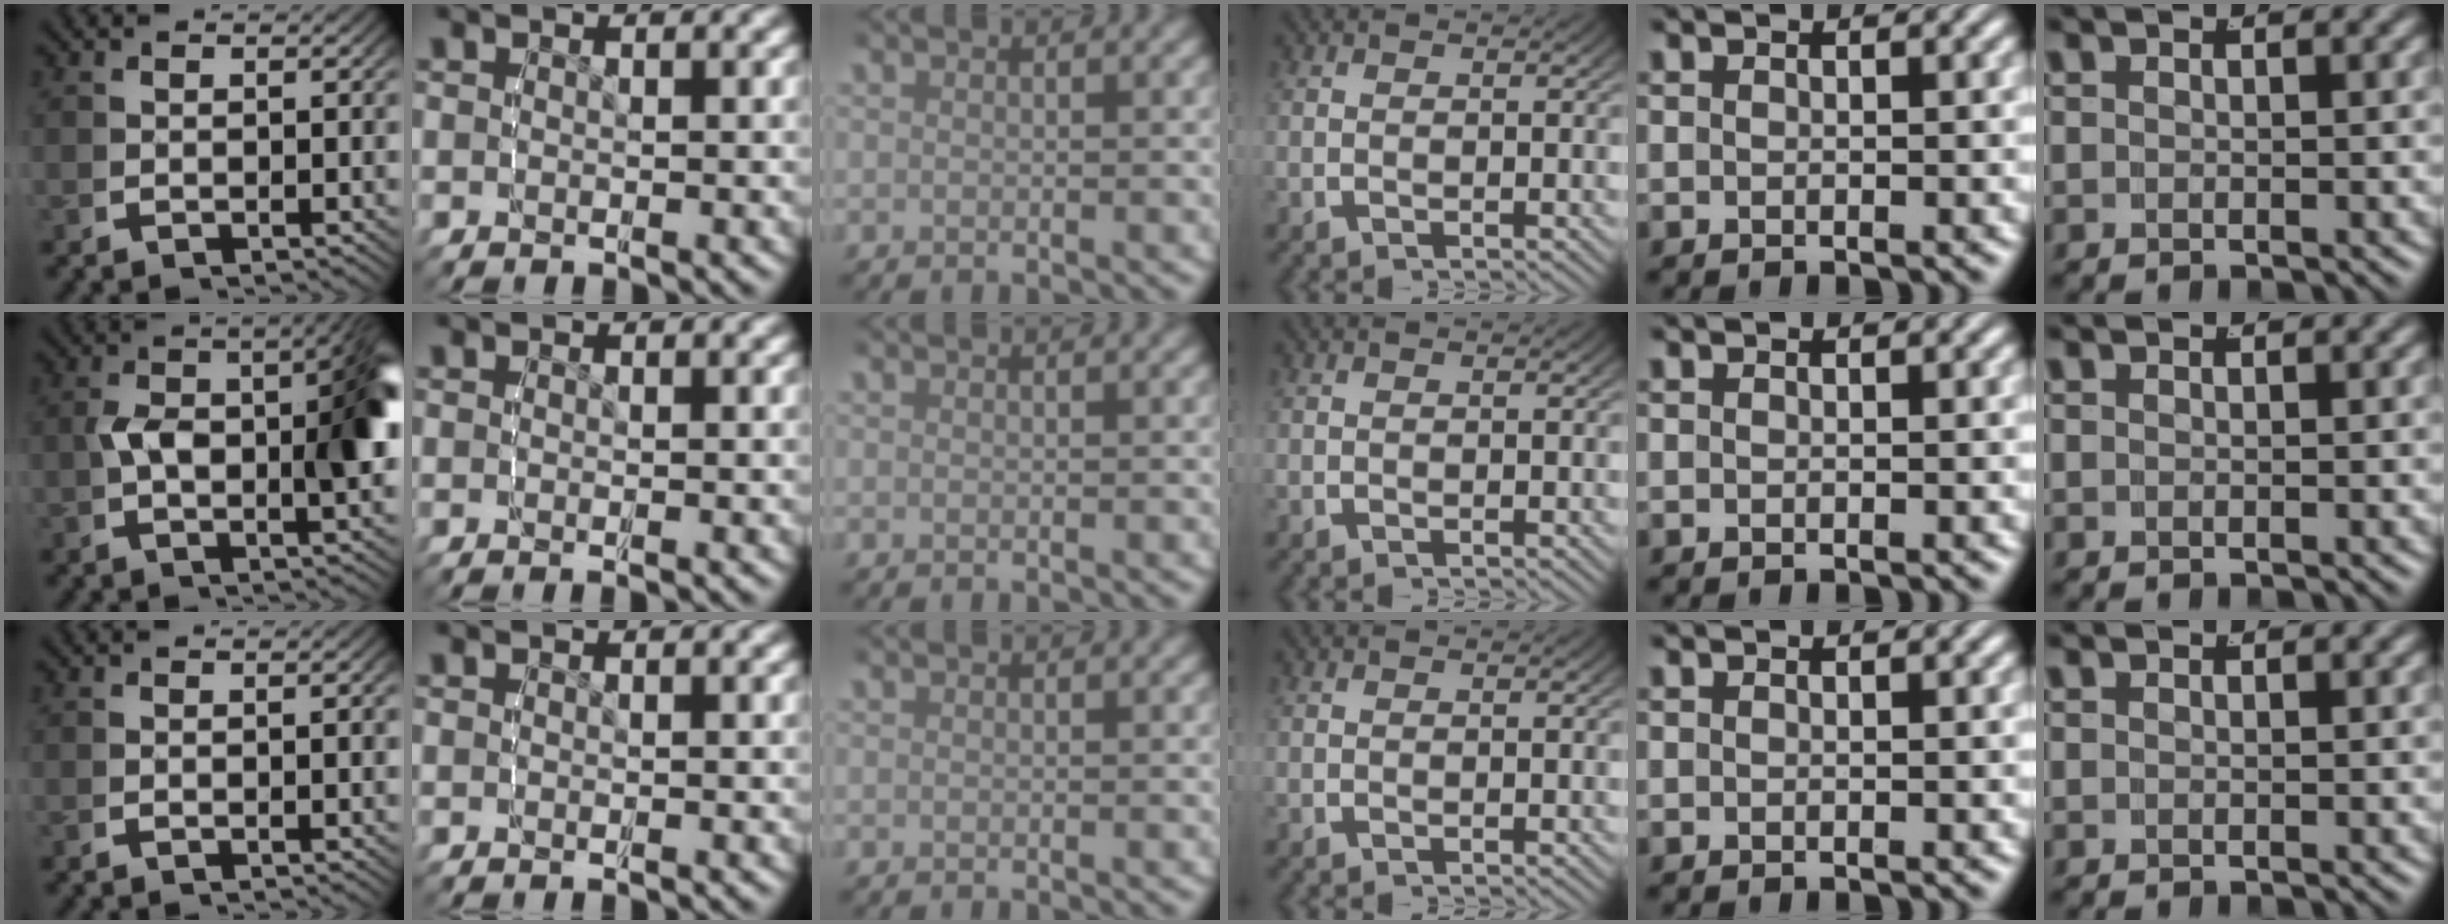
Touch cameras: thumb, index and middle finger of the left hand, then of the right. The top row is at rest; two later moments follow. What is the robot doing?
{"motion": "lift_and_place", "object": "glasses"}